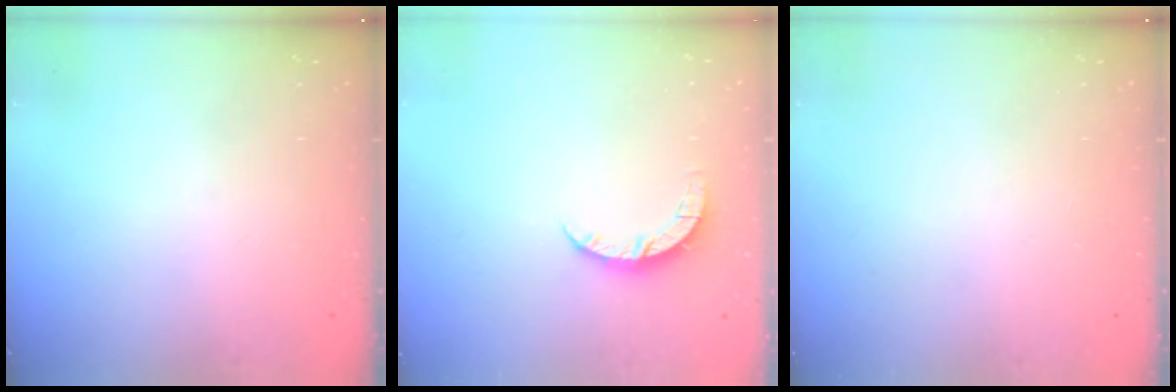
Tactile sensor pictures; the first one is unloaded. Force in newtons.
{"total": 4.4, "press": 4.4, "slide": 0.3}
{"total": 0.0}